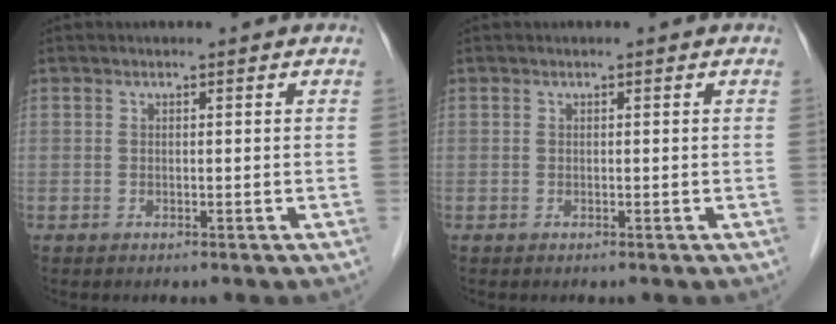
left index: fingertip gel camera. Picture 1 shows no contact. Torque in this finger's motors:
{"motor_torque": [-0.04, 0.08, 0.00, 0.00]}